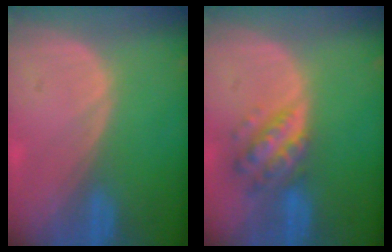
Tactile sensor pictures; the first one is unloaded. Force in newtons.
{"total": 6.4, "press": 5.7, "slide": 2.8}